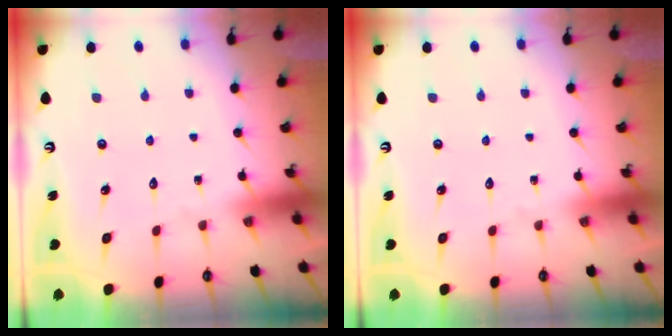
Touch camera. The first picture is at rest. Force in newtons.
{"total": 0.0}